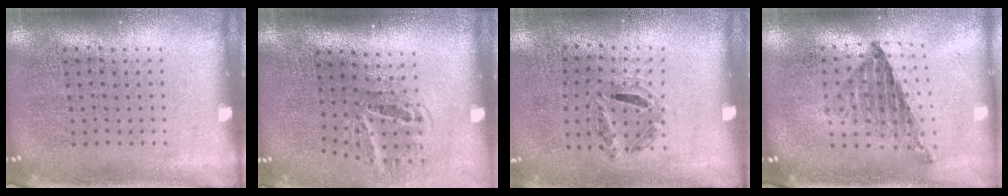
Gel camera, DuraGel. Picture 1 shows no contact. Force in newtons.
{"total": 1.8, "press": 1.2, "slide": 1.4}
{"total": 1.1, "press": 0.6, "slide": 0.9}
{"total": 0.9, "press": 0.9, "slide": 0.0}